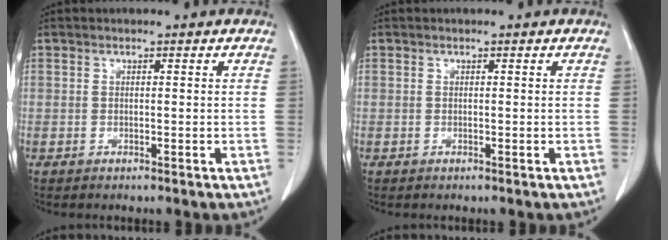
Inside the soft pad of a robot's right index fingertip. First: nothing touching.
{"total": 0.0}